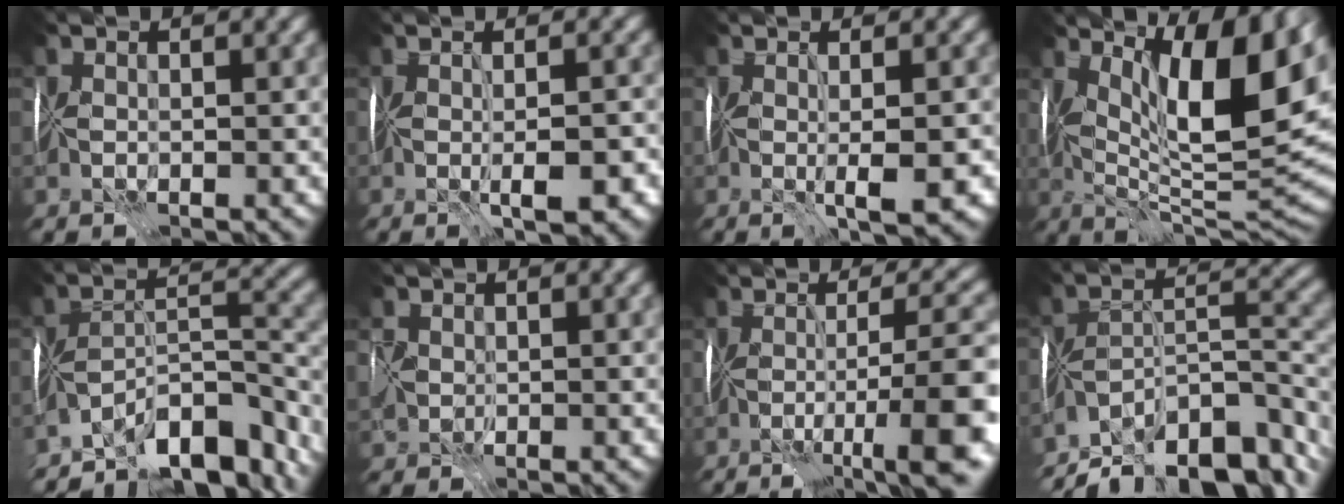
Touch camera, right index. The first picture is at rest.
{"total": 4.7, "force": [-0.8, 1.1, 4.4], "torque": [-0.060, -0.007, -0.008]}
{"total": 4.4, "force": [-0.5, 1.0, 4.3], "torque": [-0.061, -0.004, -0.003]}
{"total": 14.4, "force": [4.7, 5.2, 12.5], "torque": [-0.181, -0.004, 0.078]}
{"total": 10.7, "force": [-8.3, 3.7, 5.6], "torque": [-0.072, 0.005, -0.141]}
{"total": 2.5, "force": [0.4, 2.1, 1.3], "torque": [-0.033, -0.002, 0.007]}
{"total": 10.4, "force": [-2.6, 2.2, 9.8], "torque": [-0.127, 0.000, -0.037]}
{"total": 12.0, "force": [-9.1, 4.3, 6.6], "torque": [-0.097, 0.011, -0.152]}